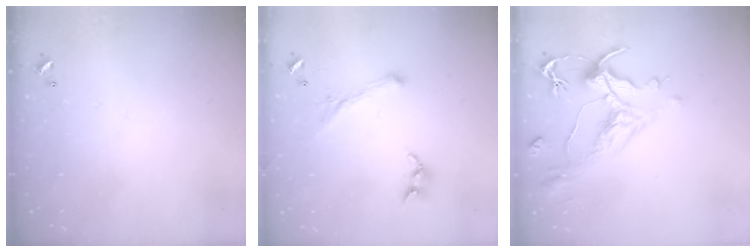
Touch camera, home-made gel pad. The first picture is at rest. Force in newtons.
{"total": 1.6, "press": 1.5, "slide": 0.4}
{"total": 2.0, "press": 1.5, "slide": 1.4}